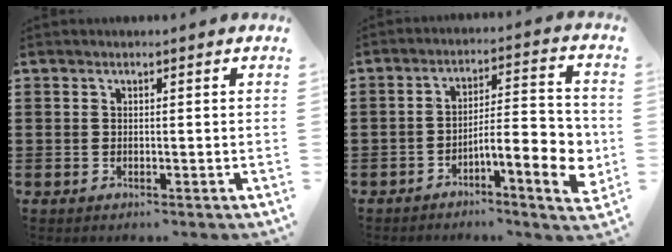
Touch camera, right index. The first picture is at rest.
{"total": 9.0, "force": [-3.1, 2.5, 8.1], "torque": [-0.110, -0.010, -0.054]}